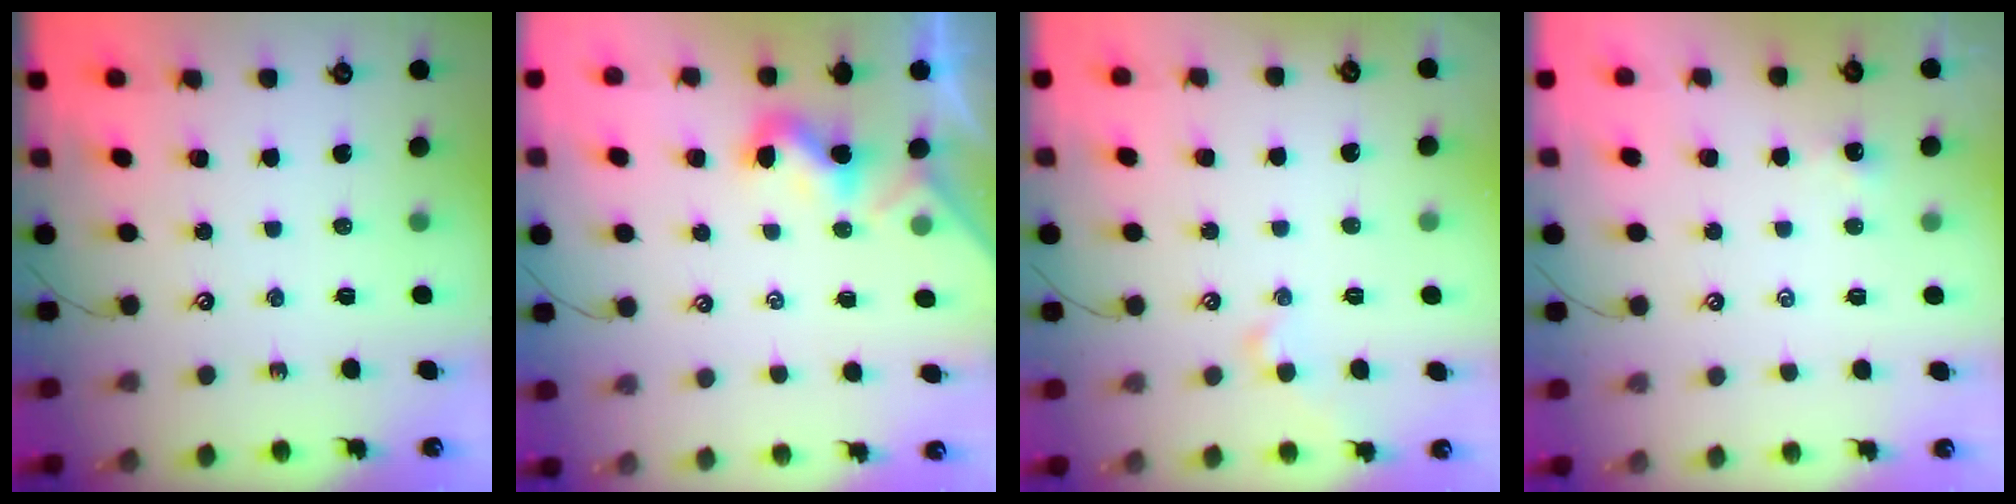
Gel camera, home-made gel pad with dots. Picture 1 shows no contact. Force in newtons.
{"total": 0.0}
{"total": 0.8, "press": 0.7, "slide": 0.4}
{"total": 3.9, "press": 3.9, "slide": 0.1}